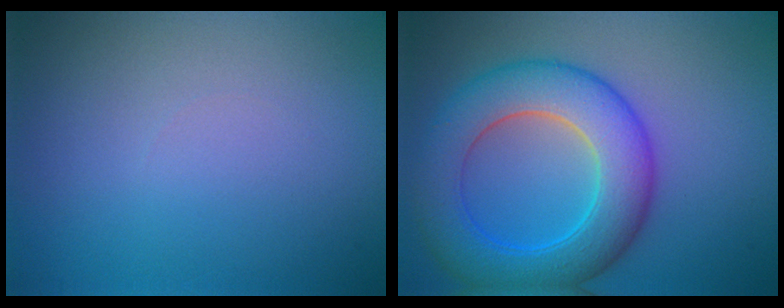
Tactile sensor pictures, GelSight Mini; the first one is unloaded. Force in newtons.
{"total": 7.7, "press": 7.7, "slide": 0.1}